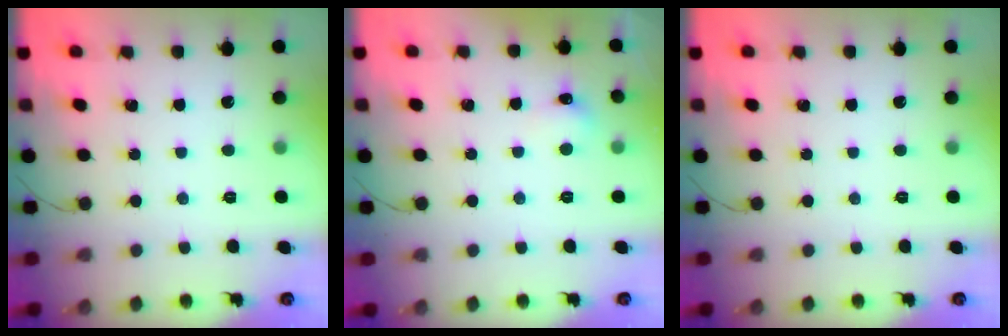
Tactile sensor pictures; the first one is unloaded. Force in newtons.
{"total": 5.5, "press": 5.2, "slide": 1.8}
{"total": 0.0}